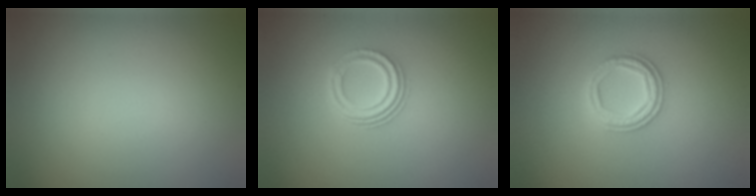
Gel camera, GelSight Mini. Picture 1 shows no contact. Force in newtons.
{"total": 3.0, "press": 2.2, "slide": 2.1}
{"total": 2.9, "press": 2.7, "slide": 1.0}